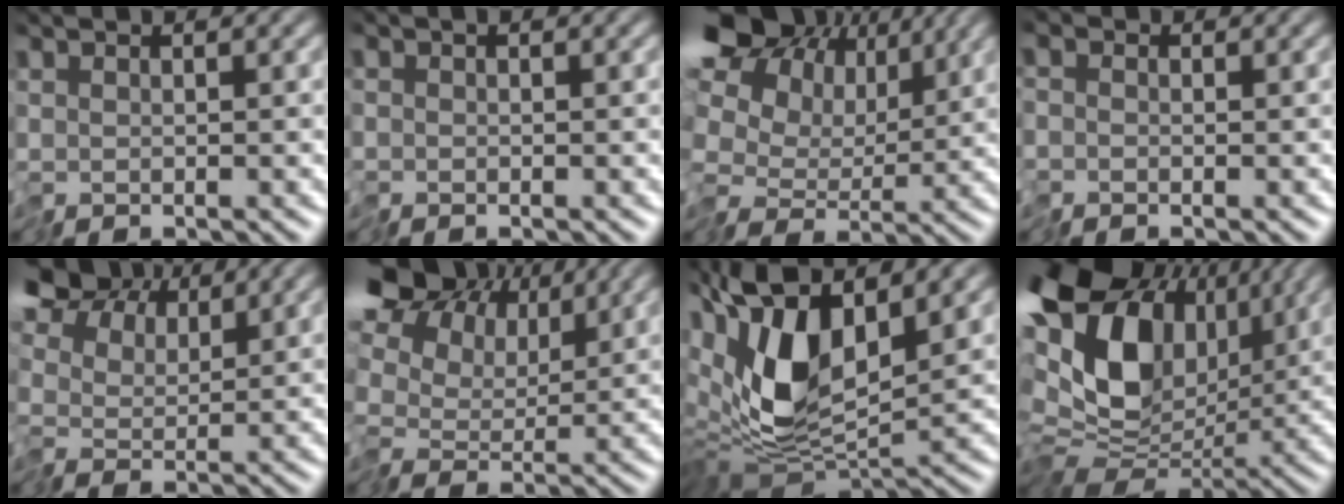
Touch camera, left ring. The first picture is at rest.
{"total": 0.6, "force": [-0.5, 0.3, 0.2], "torque": [0.001, 0.000, -0.011]}
{"total": 12.6, "force": [2.9, 9.6, 7.7], "torque": [-0.158, 0.018, 0.042]}
{"total": 1.0, "force": [-0.7, 0.7, 0.2], "torque": [-0.004, 0.001, -0.017]}
{"total": 7.3, "force": [3.6, 4.9, 4.0], "torque": [-0.098, 0.029, 0.050]}
{"total": 13.1, "force": [4.4, 9.3, 8.0], "torque": [-0.176, 0.034, 0.065]}
{"total": 11.8, "force": [2.6, 5.6, 10.0], "torque": [-0.209, -0.012, 0.047]}
{"total": 13.9, "force": [3.8, 9.4, 9.5], "torque": [-0.194, 0.003, 0.080]}